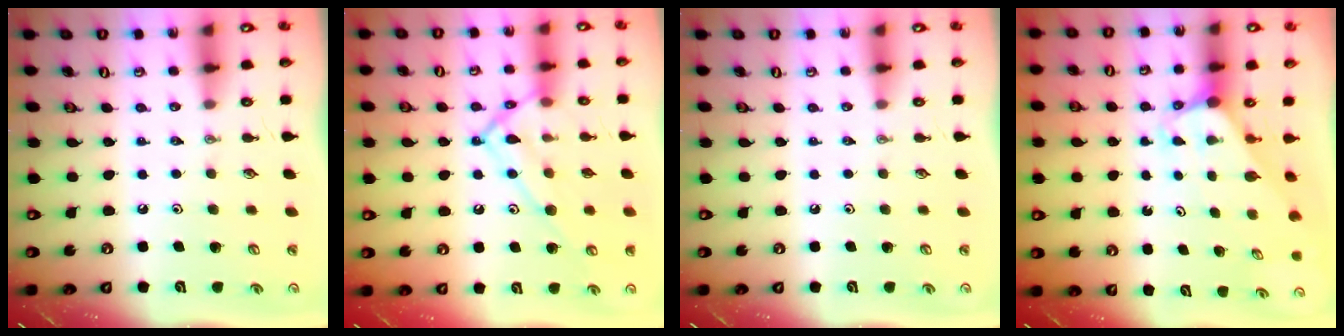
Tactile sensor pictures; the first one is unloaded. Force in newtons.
{"total": 14.2, "press": 14.1, "slide": 1.0}
{"total": 0.0}
{"total": 3.0, "press": 3.0, "slide": 0.2}